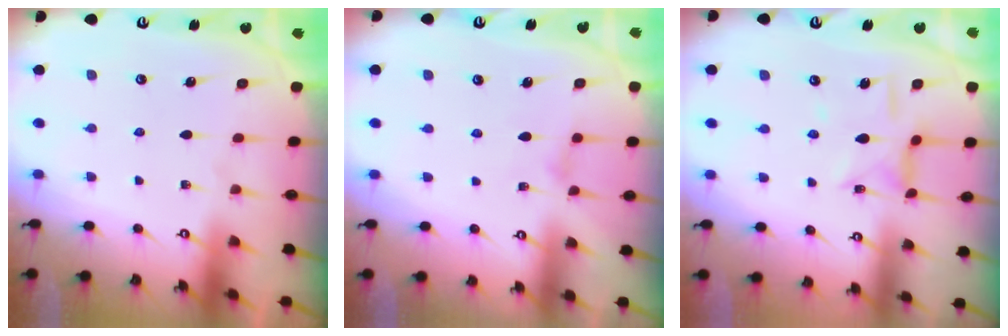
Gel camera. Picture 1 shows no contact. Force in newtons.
{"total": 1.6, "press": 1.6, "slide": 0.4}
{"total": 6.4, "press": 6.4, "slide": 0.2}